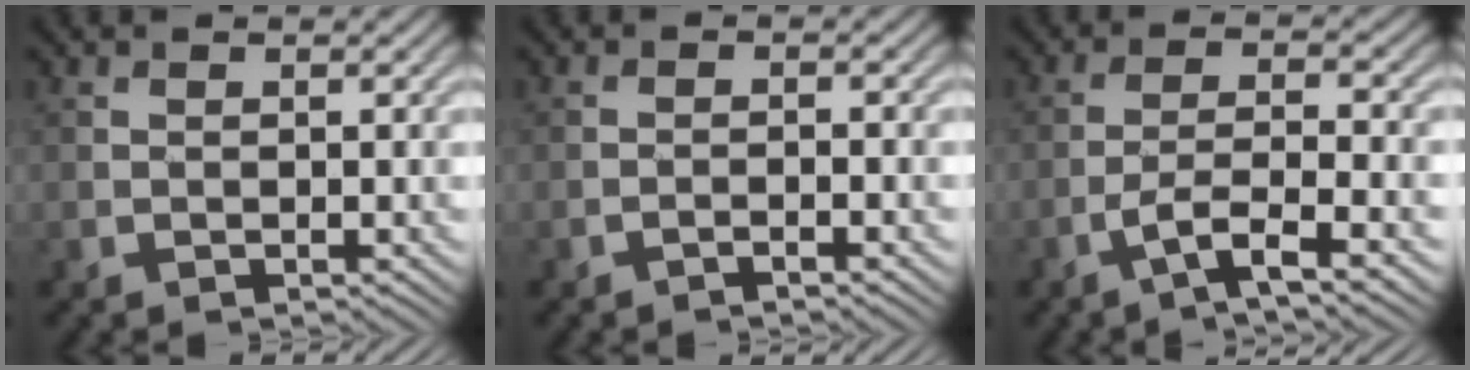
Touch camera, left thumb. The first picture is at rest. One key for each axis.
{"total": 1.3, "fx": -1.1, "fy": 0.0, "fz": 0.7, "tx": -0.014, "ty": 0.002, "tz": -0.024}
{"total": 5.7, "fx": -3.4, "fy": 0.9, "fz": 4.5, "tx": -0.082, "ty": 0.006, "tz": -0.072}